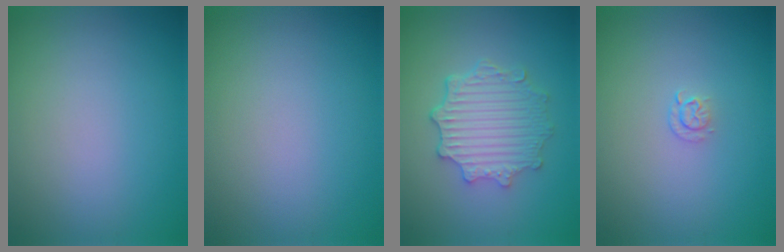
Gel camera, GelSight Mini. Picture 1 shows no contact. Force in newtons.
{"total": 0.0}
{"total": 4.7, "press": 3.8, "slide": 2.7}
{"total": 0.9, "press": 0.6, "slide": 0.6}